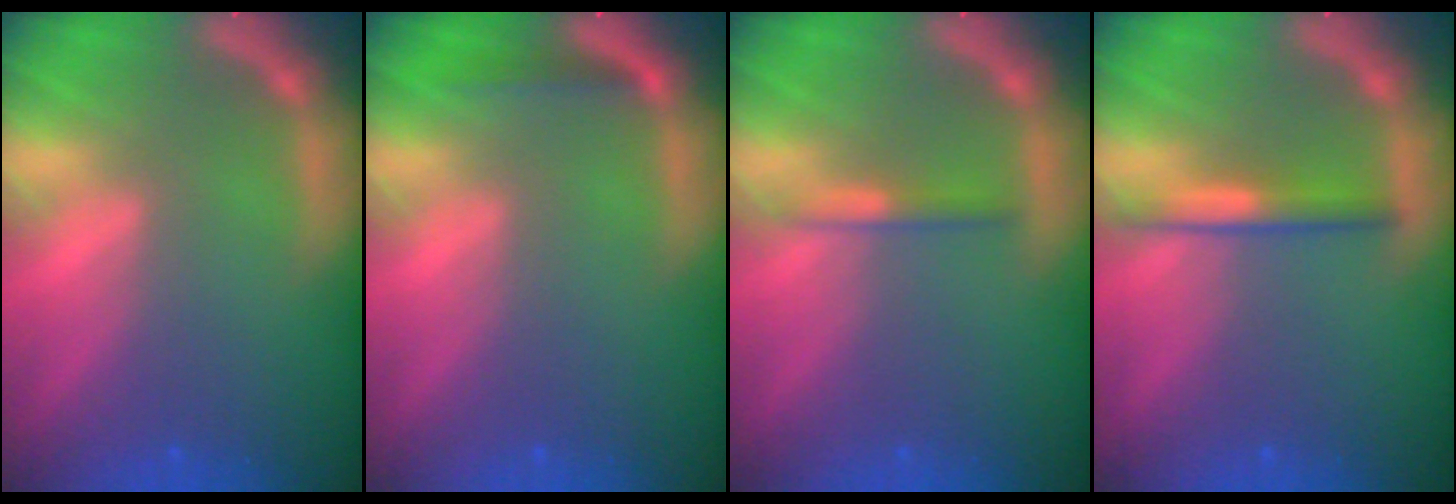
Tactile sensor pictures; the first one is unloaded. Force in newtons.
{"total": 1.4}
{"total": 1.4}
{"total": 2.5}